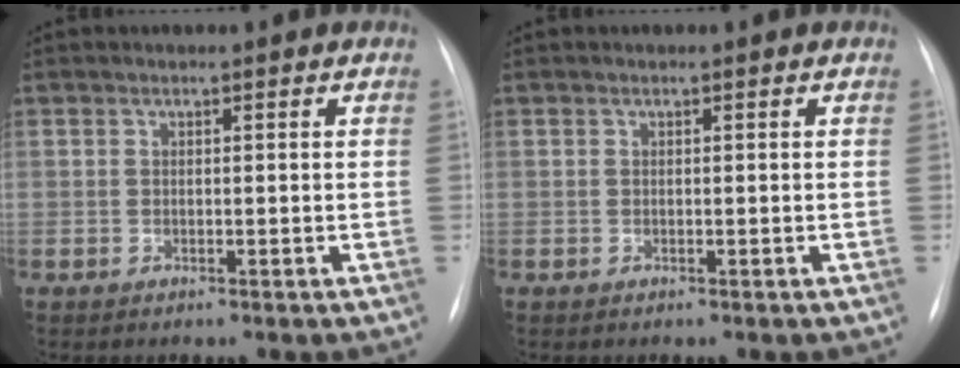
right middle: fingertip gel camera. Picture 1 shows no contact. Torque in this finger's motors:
{"motor_torque": [0.00, 0.00, 0.00, 0.00]}